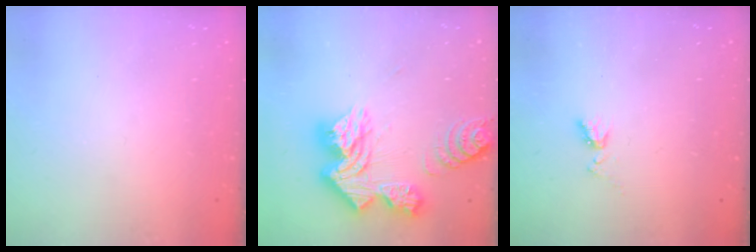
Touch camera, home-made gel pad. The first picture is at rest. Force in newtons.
{"total": 20.1, "press": 20.0, "slide": 1.8}
{"total": 4.4, "press": 4.4, "slide": 0.6}